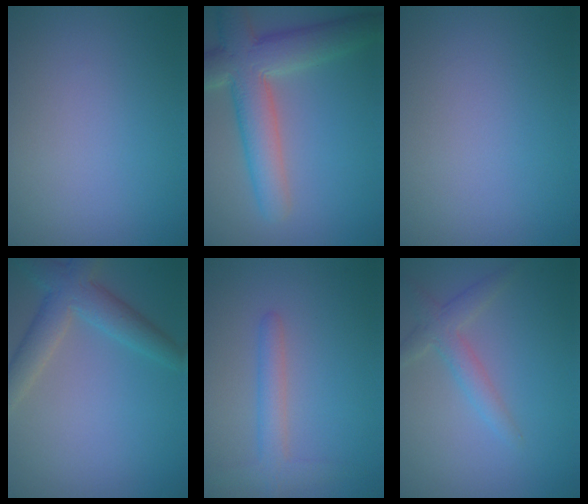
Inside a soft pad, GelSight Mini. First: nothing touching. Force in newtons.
{"total": 7.6, "press": 7.6, "slide": 0.6}
{"total": 0.0}
{"total": 4.5, "press": 4.5, "slide": 0.2}
{"total": 2.6, "press": 2.6, "slide": 0.1}
{"total": 2.5, "press": 2.5, "slide": 0.1}